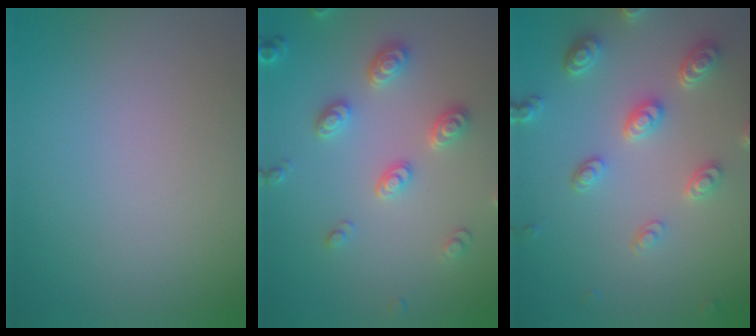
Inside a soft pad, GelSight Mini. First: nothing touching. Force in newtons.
{"total": 3.1, "press": 3.0, "slide": 0.5}
{"total": 4.5, "press": 3.6, "slide": 2.7}